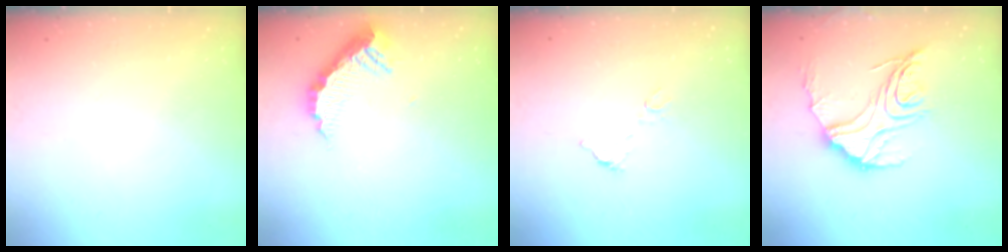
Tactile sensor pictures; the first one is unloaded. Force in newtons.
{"total": 10.4, "press": 10.4, "slide": 0.3}
{"total": 5.8, "press": 5.8, "slide": 0.3}
{"total": 16.1, "press": 16.0, "slide": 1.6}